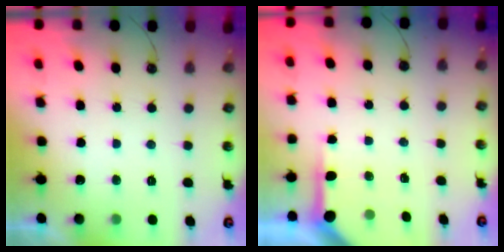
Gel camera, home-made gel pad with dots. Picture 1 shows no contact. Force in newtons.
{"total": 4.4, "press": 4.3, "slide": 0.3}